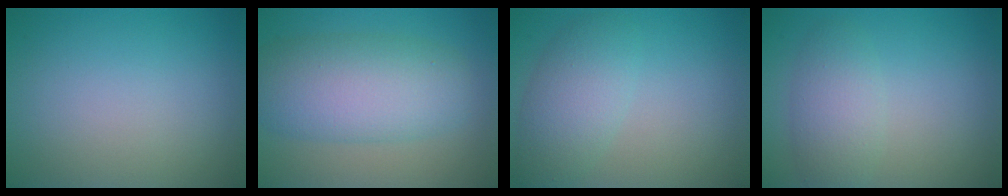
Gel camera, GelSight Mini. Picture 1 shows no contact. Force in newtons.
{"total": 7.5, "press": 7.5, "slide": 0.1}
{"total": 3.9, "press": 3.9, "slide": 0.2}
{"total": 3.1, "press": 3.1, "slide": 0.0}